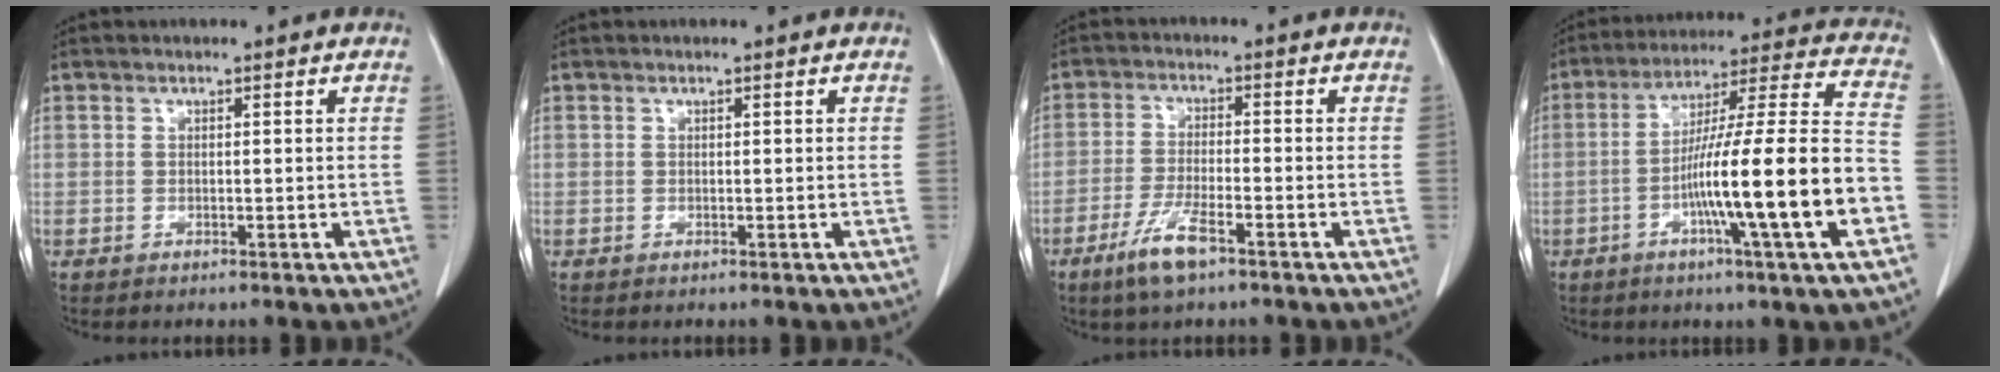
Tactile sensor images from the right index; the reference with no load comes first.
{"total": 0.0}
{"total": 6.2, "force": [-3.9, 0.9, 4.8], "torque": [-0.101, -0.009, -0.070]}
{"total": 19.3, "force": [-5.8, -0.5, 18.4], "torque": [-0.282, 0.005, -0.098]}